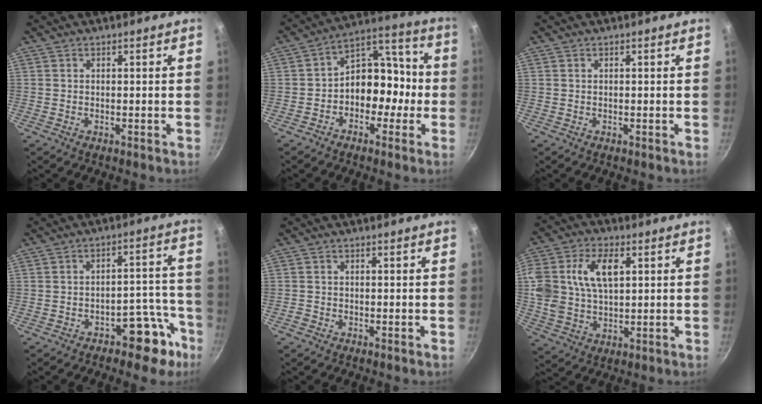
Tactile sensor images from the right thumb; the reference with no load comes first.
{"total": 12.4, "force": [-2.0, 8.6, 8.8], "torque": [-0.086, 0.050, -0.045]}
{"total": 0.0}
{"total": 9.6, "force": [-5.9, 4.7, 5.9], "torque": [-0.042, 0.062, -0.080]}
{"total": 0.9, "force": [-0.6, 0.5, 0.5], "torque": [-0.006, -0.001, -0.015]}
{"total": 14.0, "force": [3.5, 8.4, 10.6], "torque": [-0.208, 0.005, 0.070]}